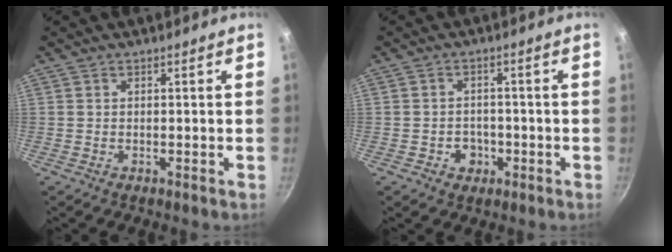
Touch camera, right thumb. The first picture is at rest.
{"total": 3.9, "force": [-1.4, 3.3, 1.6], "torque": [-0.007, 0.012, -0.015]}